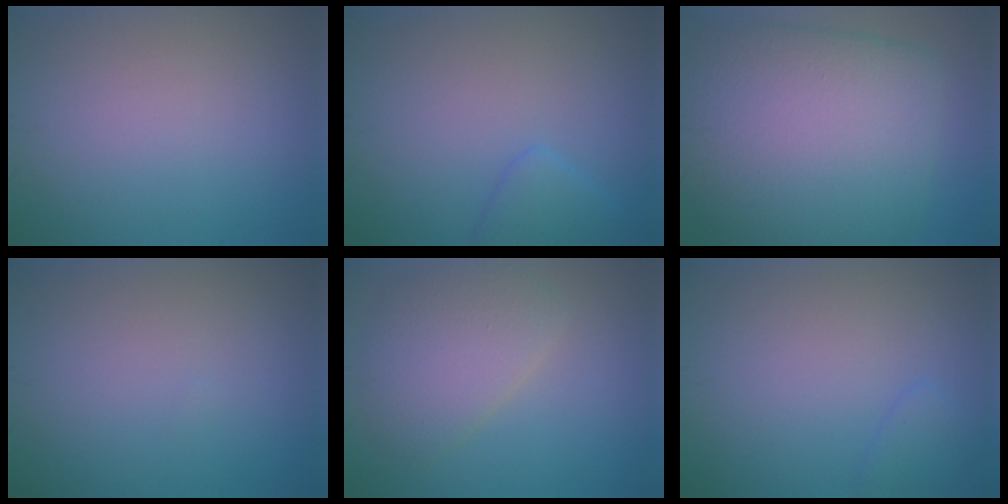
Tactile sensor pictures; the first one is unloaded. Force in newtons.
{"total": 2.0, "press": 2.0, "slide": 0.1}
{"total": 13.6, "press": 13.6, "slide": 0.6}
{"total": 0.0}
{"total": 4.2, "press": 4.2, "slide": 0.2}
{"total": 1.3, "press": 1.3, "slide": 0.1}